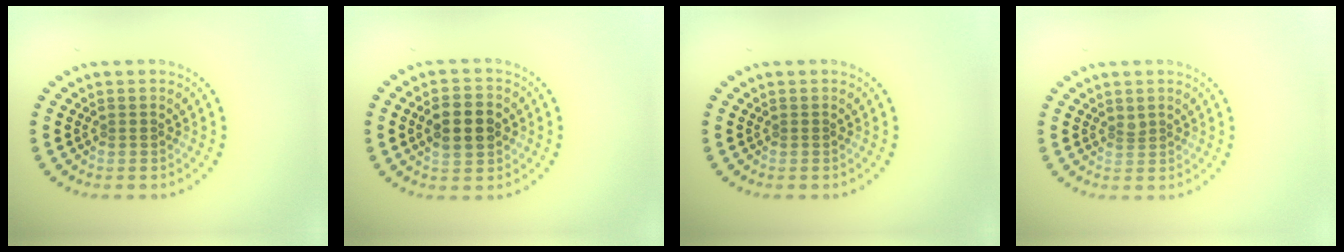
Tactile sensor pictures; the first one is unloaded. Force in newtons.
{"total": 4.7, "press": 4.7, "slide": 0.2}
{"total": 0.0}
{"total": 0.7, "press": 0.5, "slide": 0.5}